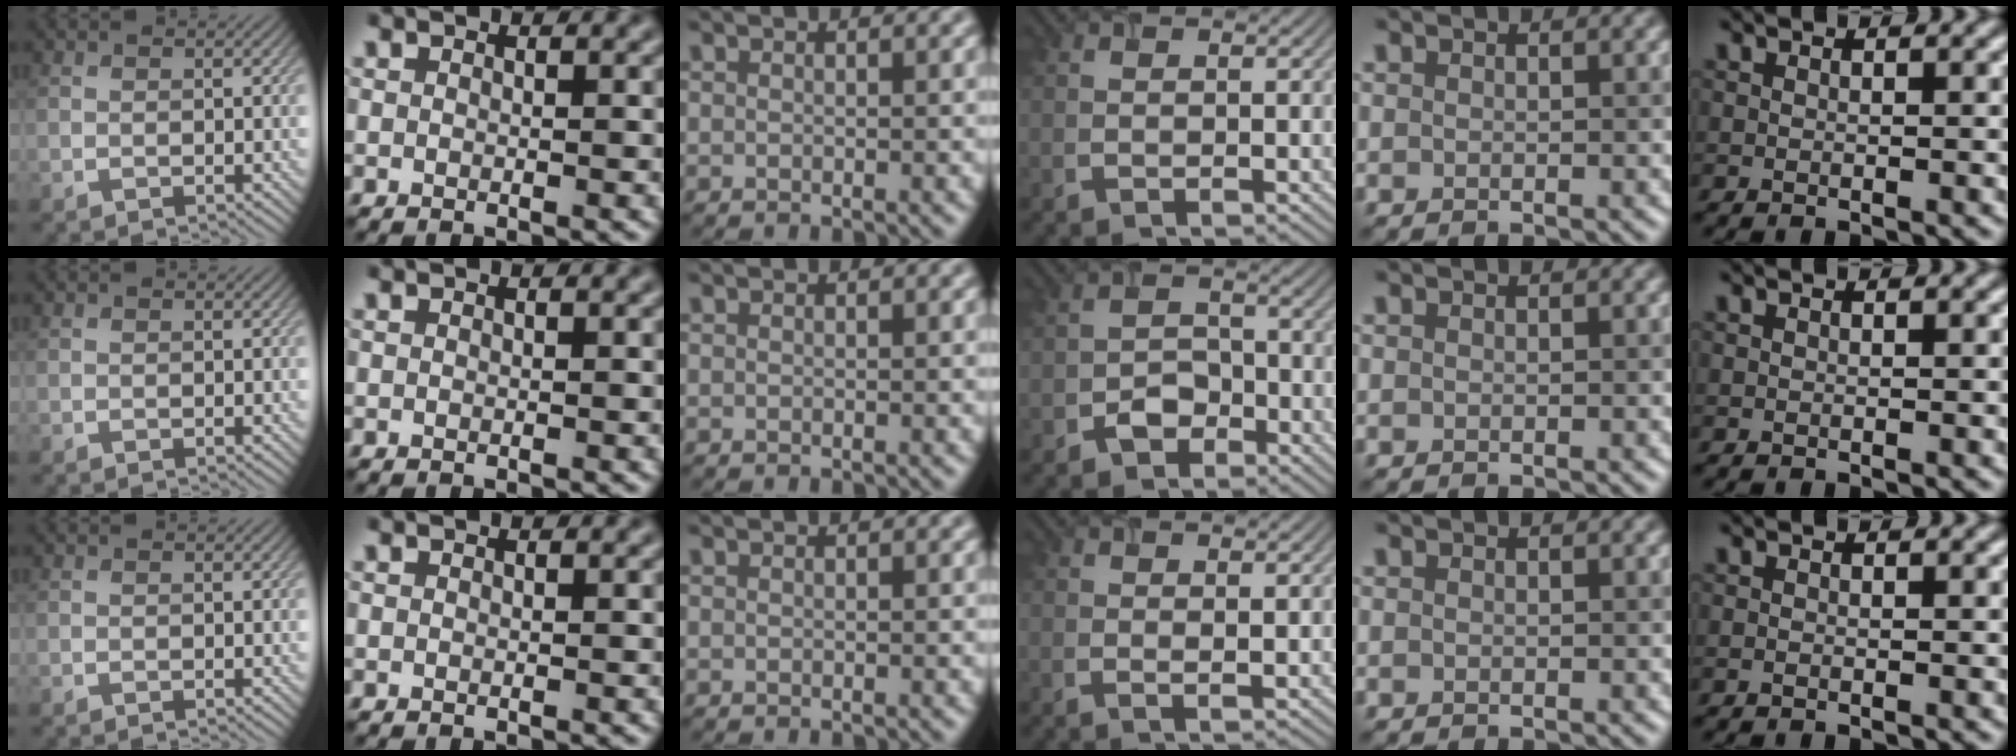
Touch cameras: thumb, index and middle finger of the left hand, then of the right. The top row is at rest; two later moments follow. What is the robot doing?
{"motion": "lift_and_place", "object": "timer"}